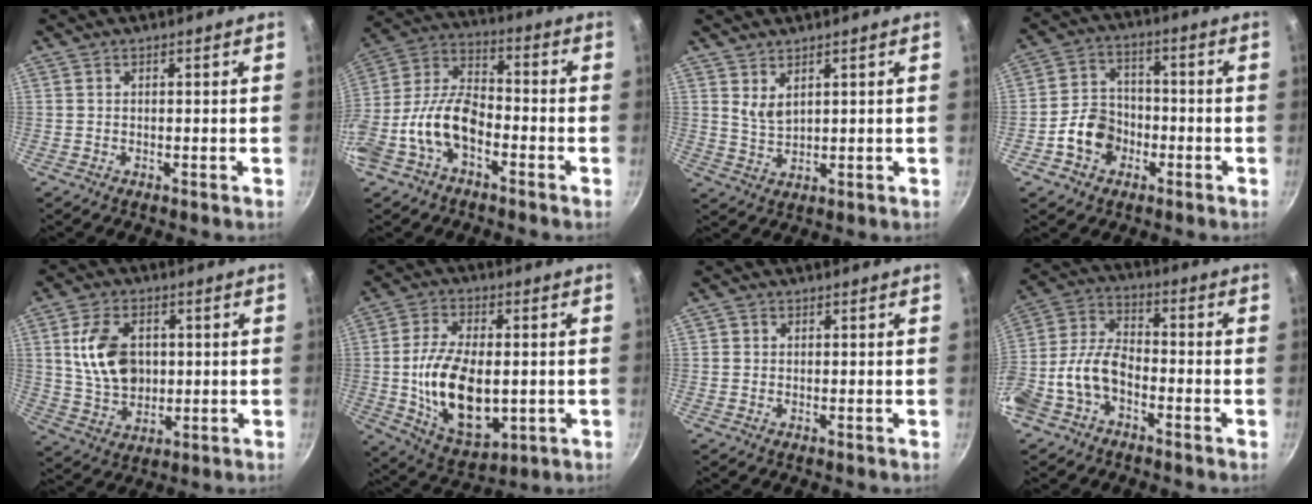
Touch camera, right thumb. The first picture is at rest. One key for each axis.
{"total": 13.6, "fx": -4.7, "fy": 8.0, "fz": 9.9, "tx": -0.181, "ty": 0.056, "tz": -0.103}
{"total": 3.4, "fx": 2.0, "fy": 1.5, "fz": 2.3, "tx": -0.041, "ty": -0.022, "tz": 0.044}
{"total": 9.0, "fx": -3.3, "fy": 7.3, "fz": 4.1, "tx": -0.045, "ty": 0.038, "tz": -0.067}
{"total": 12.2, "fx": 1.9, "fy": 8.5, "fz": 8.6, "tx": -0.135, "ty": -0.008, "tz": 0.041}
{"total": 17.1, "fx": -1.3, "fy": 9.6, "fz": 14.1, "tx": -0.238, "ty": -0.002, "tz": -0.010}
{"total": 1.0, "fx": 0.2, "fy": 0.9, "fz": 0.2, "tx": 0.001, "ty": -0.001, "tz": 0.000}
{"total": 10.6, "fx": -4.1, "fy": 6.6, "fz": 7.3, "tx": -0.145, "ty": 0.053, "tz": -0.091}